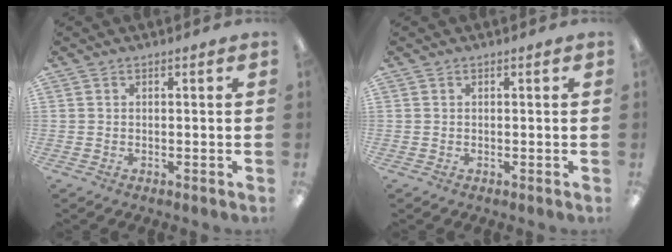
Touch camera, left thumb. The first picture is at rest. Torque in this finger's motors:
{"motor_torque": [0.00, 0.04, 0.02, -0.25, 0.00]}